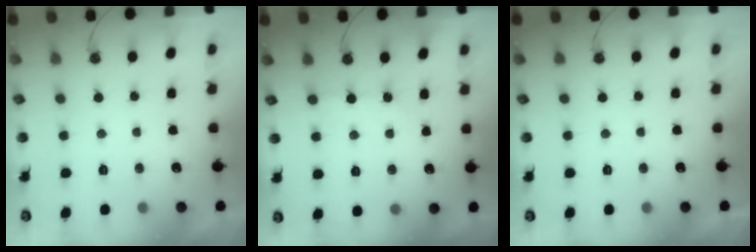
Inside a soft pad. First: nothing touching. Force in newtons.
{"total": 1.9, "press": 1.8, "slide": 0.4}
{"total": 0.0}